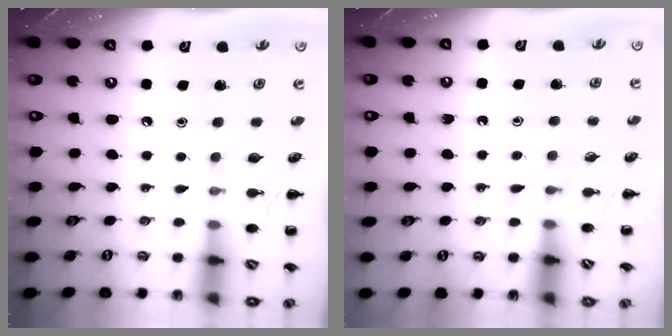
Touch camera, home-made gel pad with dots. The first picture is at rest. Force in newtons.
{"total": 2.9, "press": 2.6, "slide": 1.3}